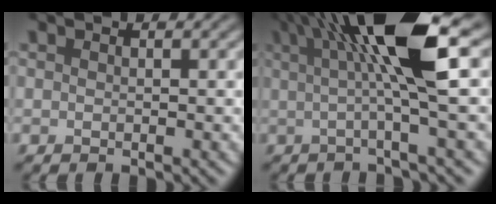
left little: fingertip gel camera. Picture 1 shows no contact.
{"total": 9.0, "force": [2.1, 1.0, 8.7], "torque": [-0.121, -0.001, 0.042]}